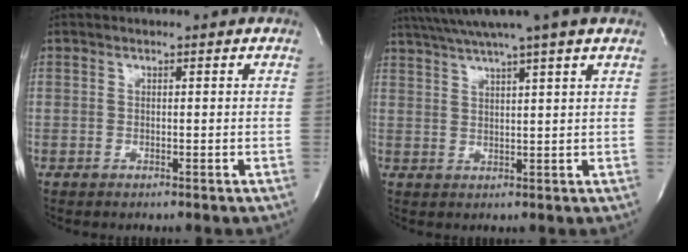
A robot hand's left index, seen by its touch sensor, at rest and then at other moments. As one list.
[{"total": 10.7, "force": [8.7, -1.5, 6.1], "torque": [-0.110, 0.025, 0.122]}]